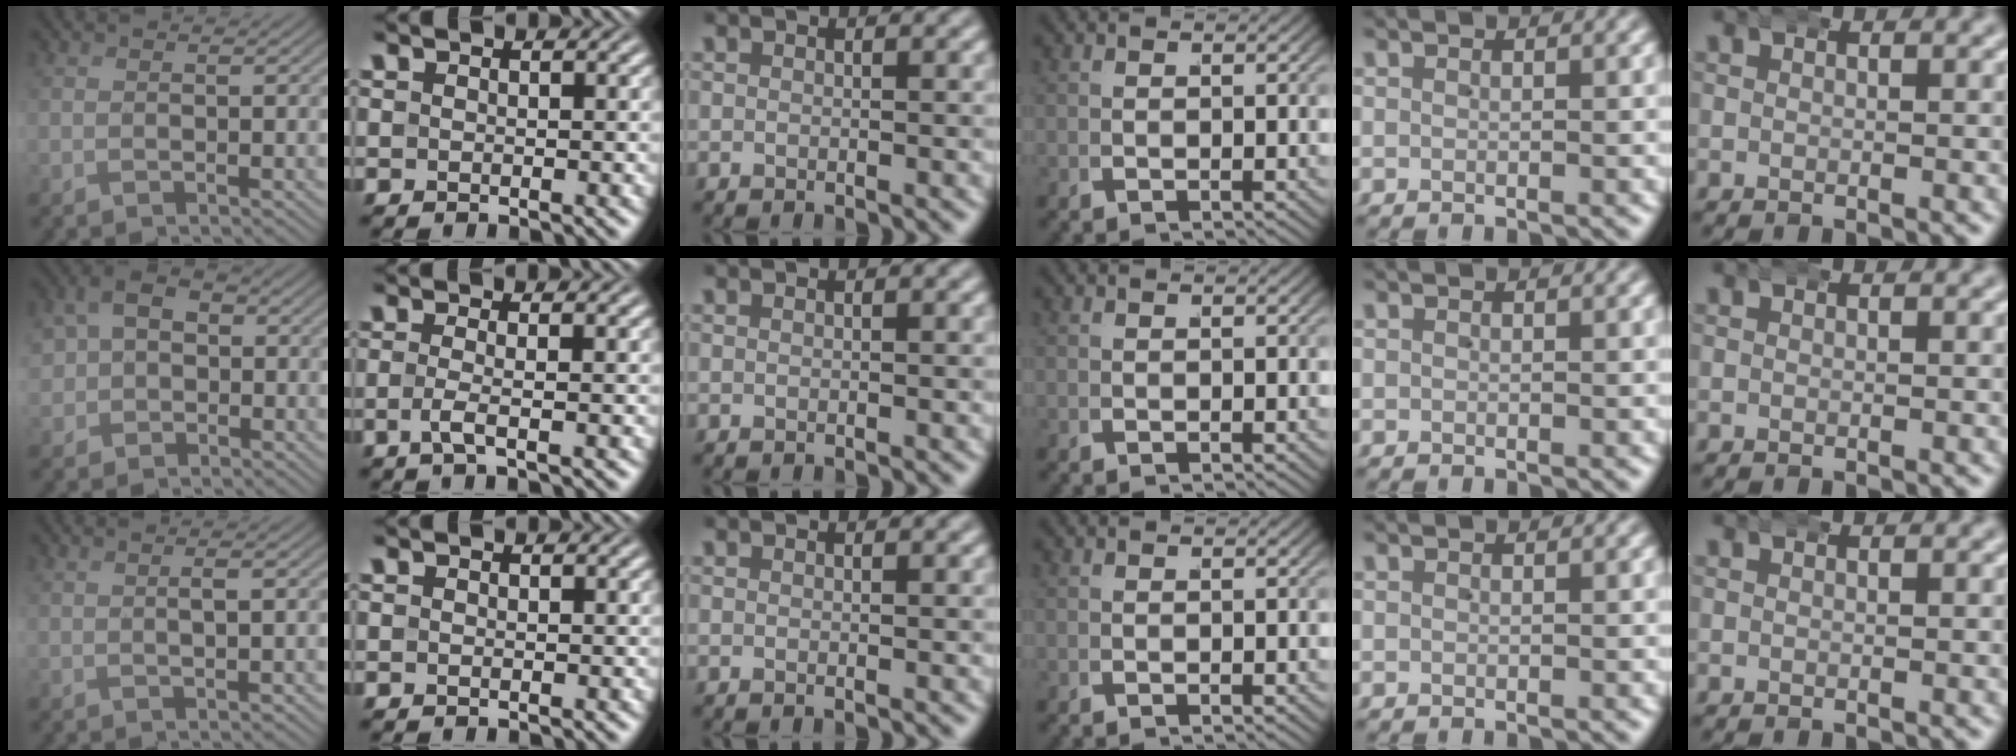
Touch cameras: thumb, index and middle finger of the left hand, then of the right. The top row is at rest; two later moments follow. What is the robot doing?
{"motion": "wrap", "object": "aluminum foil"}